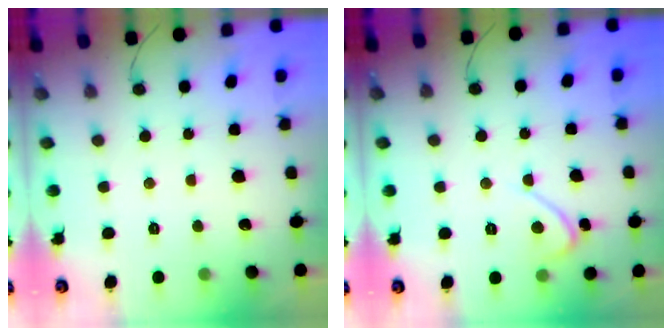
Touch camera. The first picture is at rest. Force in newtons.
{"total": 2.3, "press": 2.3, "slide": 0.1}